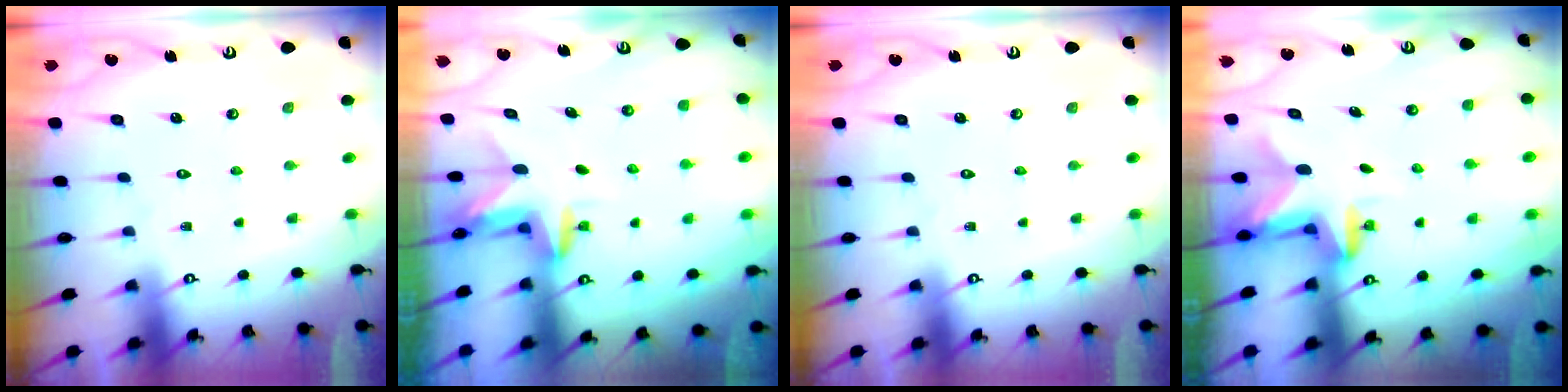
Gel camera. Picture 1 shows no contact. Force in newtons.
{"total": 2.6, "press": 2.6, "slide": 0.1}
{"total": 0.0}
{"total": 2.3, "press": 2.3, "slide": 0.4}